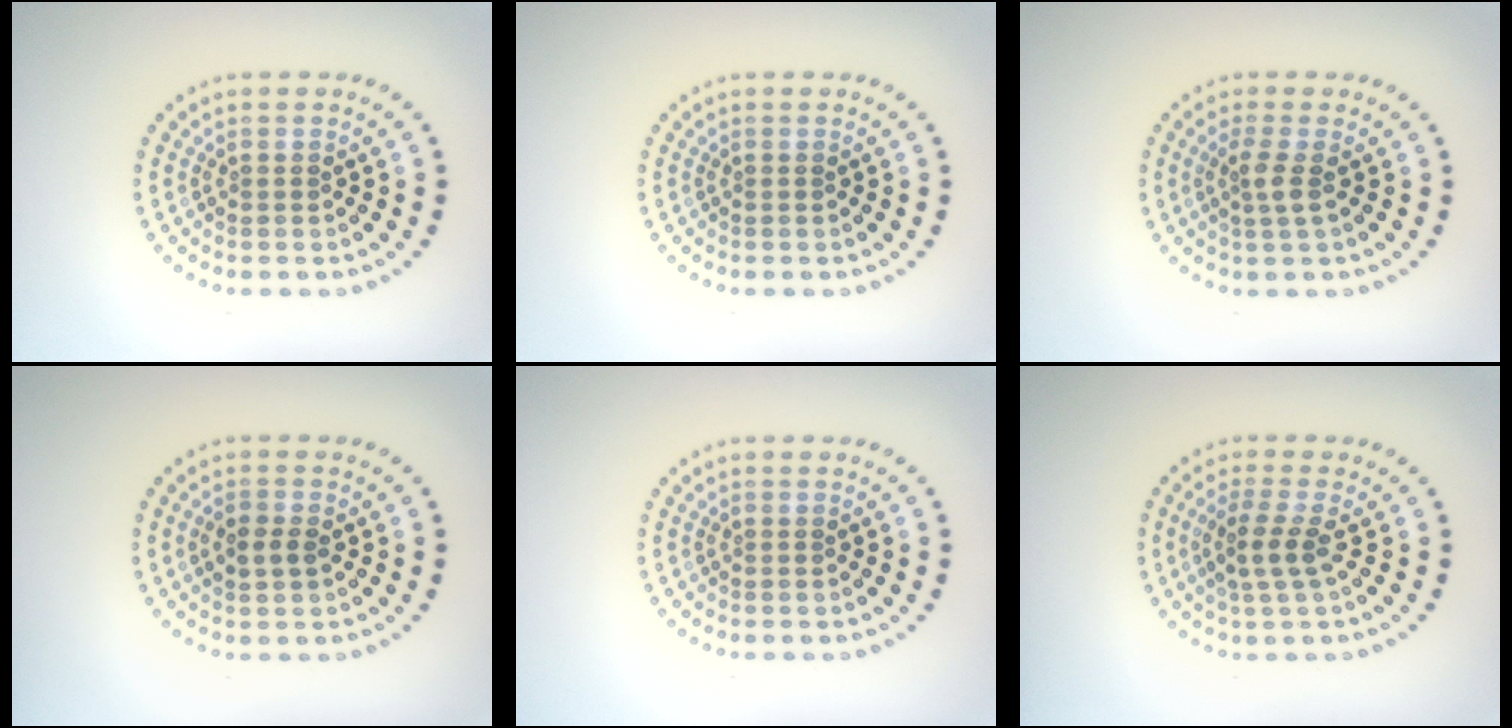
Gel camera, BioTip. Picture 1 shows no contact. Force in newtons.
{"total": 0.0}
{"total": 1.8, "press": 1.3, "slide": 1.1}
{"total": 1.6, "press": 1.6, "slide": 0.1}
{"total": 0.0}
{"total": 2.4, "press": 2.1, "slide": 1.2}